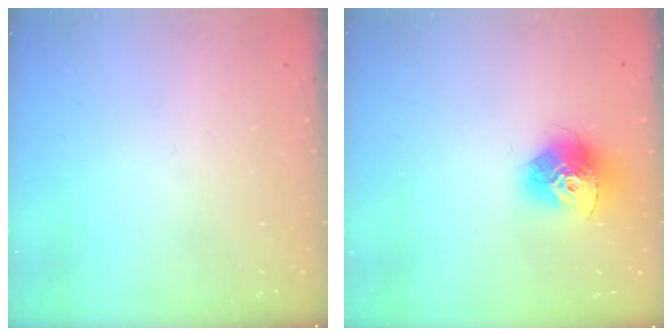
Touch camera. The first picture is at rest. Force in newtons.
{"total": 14.4, "press": 14.3, "slide": 1.3}